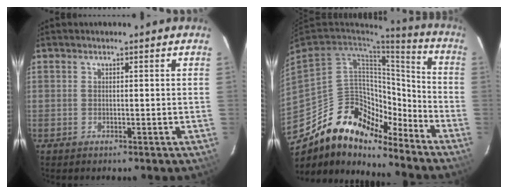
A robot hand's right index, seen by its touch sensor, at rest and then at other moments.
{"total": 19.6, "force": [-14.8, 9.6, 8.5], "torque": [-0.172, 0.022, -0.255]}